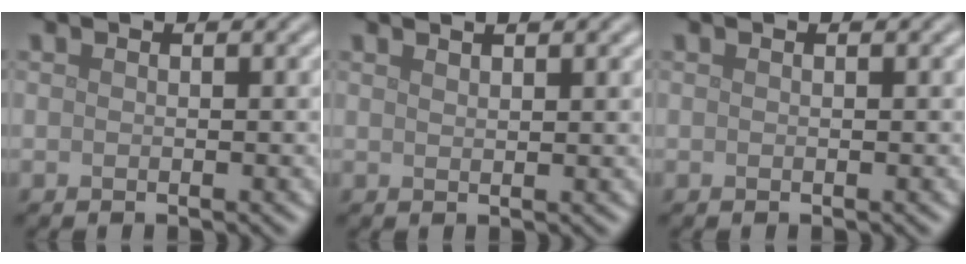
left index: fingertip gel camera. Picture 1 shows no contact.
{"total": 1.6, "force": [1.3, 0.4, 0.9], "torque": [-0.008, 0.006, 0.014]}
{"total": 0.0}